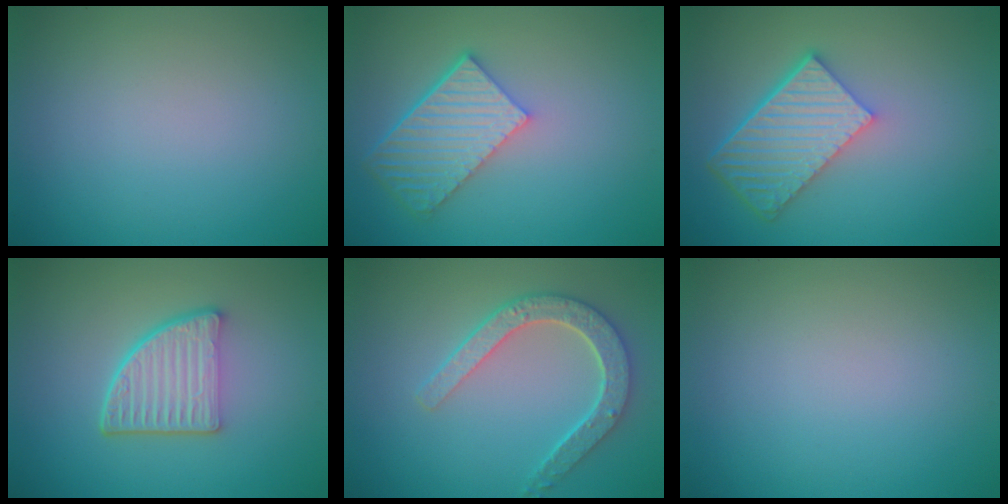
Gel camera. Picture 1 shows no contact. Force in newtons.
{"total": 5.7, "press": 4.1, "slide": 3.9}
{"total": 6.3, "press": 4.4, "slide": 4.5}
{"total": 5.3, "press": 3.7, "slide": 3.7}
{"total": 4.4, "press": 3.7, "slide": 2.5}
{"total": 0.0}